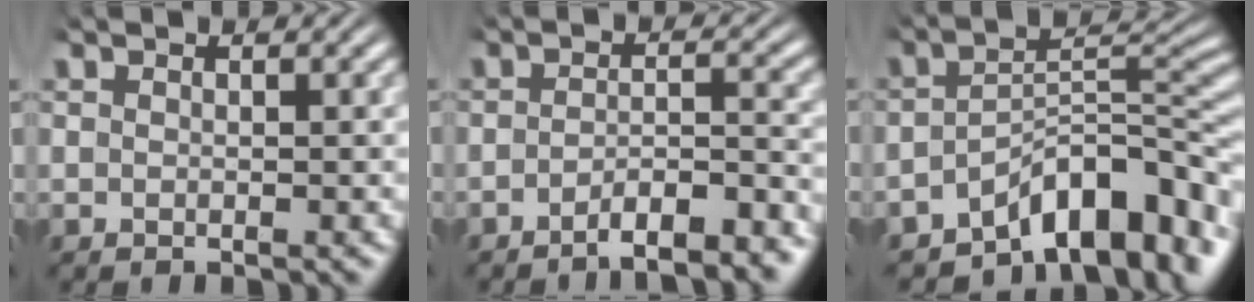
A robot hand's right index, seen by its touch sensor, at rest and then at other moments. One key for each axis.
{"total": 5.4, "fx": -4.8, "fy": 0.9, "fz": 2.3, "tx": -0.026, "ty": -0.014, "tz": -0.074}
{"total": 8.6, "fx": -4.6, "fy": 3.3, "fz": 6.4, "tx": -0.087, "ty": -0.021, "tz": -0.064}